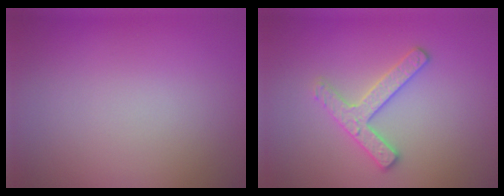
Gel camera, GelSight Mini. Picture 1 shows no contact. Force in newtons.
{"total": 2.5, "press": 2.5, "slide": 0.4}